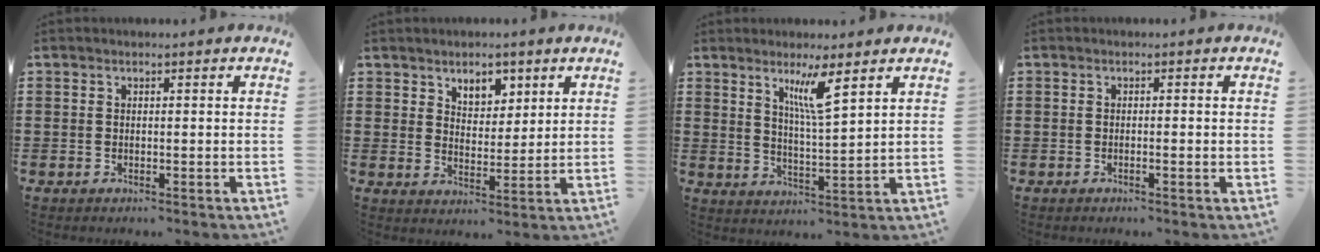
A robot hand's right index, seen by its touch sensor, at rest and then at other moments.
{"total": 4.5, "force": [3.3, 2.8, 1.3], "torque": [-0.023, -0.001, 0.058]}
{"total": 5.7, "force": [3.5, 0.4, 4.5], "torque": [-0.082, -0.005, 0.055]}
{"total": 0.8, "force": [-0.3, 0.0, 0.7], "torque": [-0.012, -0.004, -0.006]}